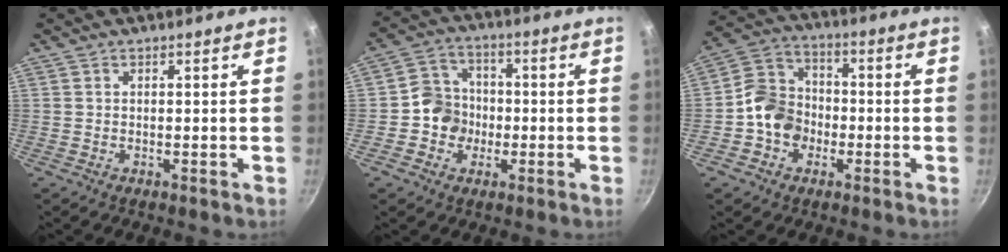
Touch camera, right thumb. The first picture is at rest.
{"total": 7.9, "force": [-1.5, 7.3, 2.7], "torque": [-0.007, 0.024, -0.044]}
{"total": 10.0, "force": [-2.6, 8.5, 4.6], "torque": [-0.052, 0.034, -0.065]}